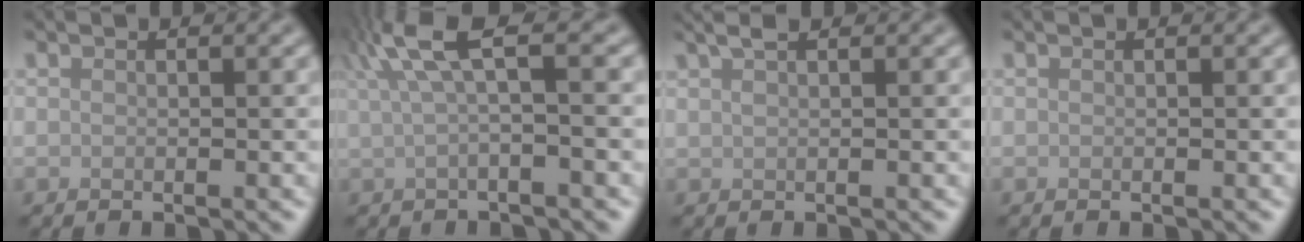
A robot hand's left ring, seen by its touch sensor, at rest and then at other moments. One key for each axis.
{"total": 4.8, "fx": 2.1, "fy": 0.9, "fz": 4.2, "tx": -0.078, "ty": 0.018, "tz": 0.036}
{"total": 2.1, "fx": 1.4, "fy": 0.6, "fz": 1.3, "tx": -0.021, "ty": 0.004, "tz": 0.017}
{"total": 0.0}